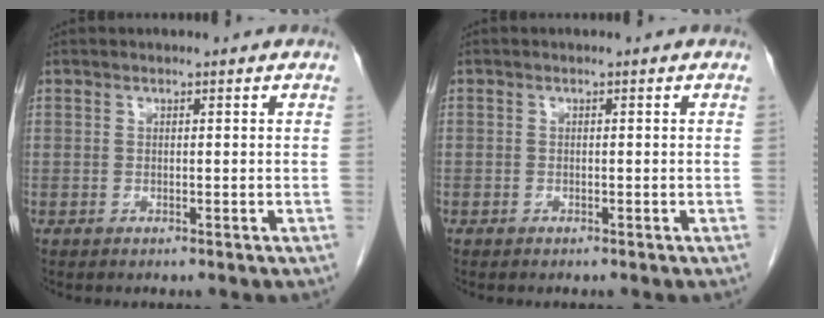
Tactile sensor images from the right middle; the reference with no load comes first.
{"total": 0.0}